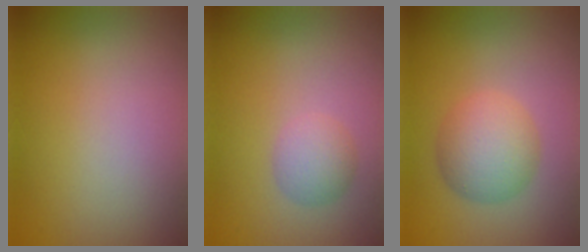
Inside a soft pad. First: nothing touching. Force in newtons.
{"total": 2.0, "press": 2.0, "slide": 0.1}
{"total": 4.1, "press": 4.1, "slide": 0.1}